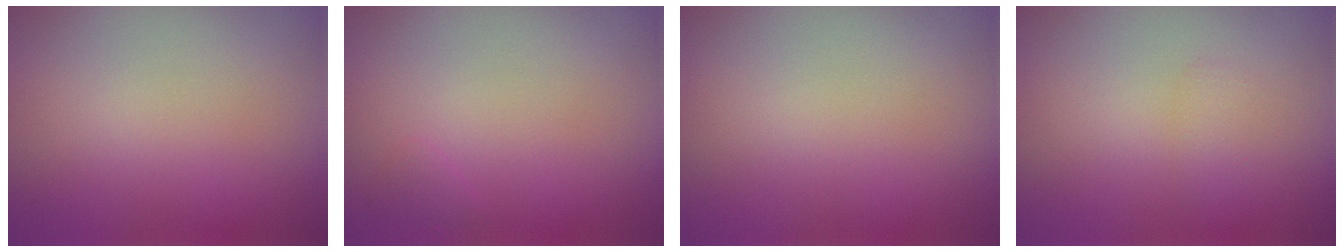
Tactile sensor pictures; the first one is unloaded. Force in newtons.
{"total": 0.5, "press": 0.5, "slide": 0.1}
{"total": 0.0}
{"total": 0.9, "press": 0.9, "slide": 0.1}